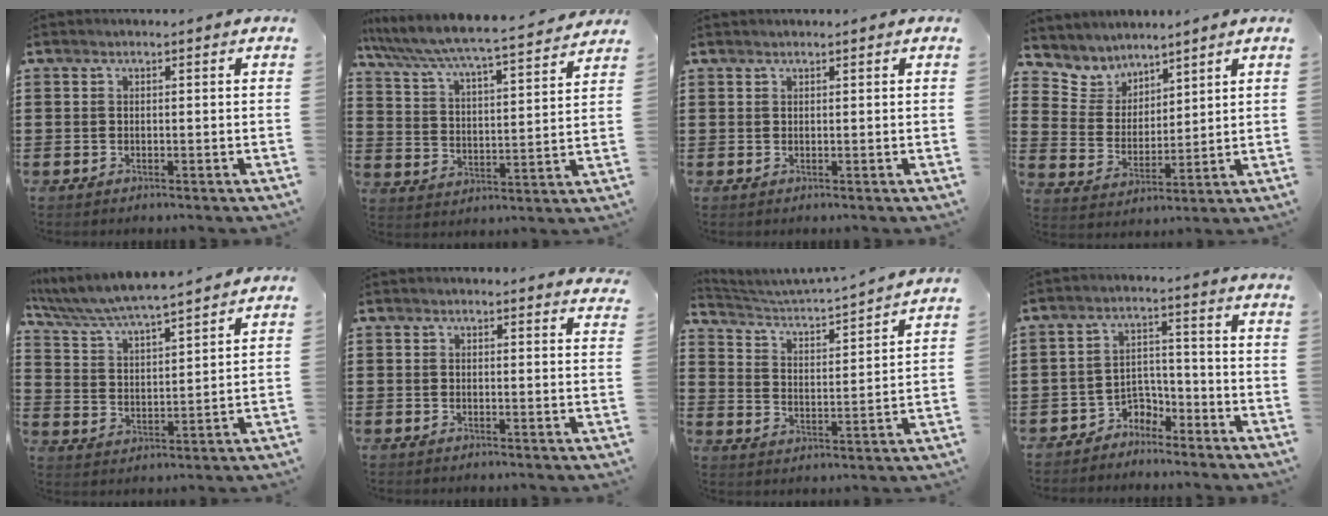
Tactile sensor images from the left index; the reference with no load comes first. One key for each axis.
{"total": 5.0, "fx": 4.6, "fy": -0.2, "fz": 1.9, "tx": -0.061, "ty": -0.041, "tz": 0.067}
{"total": 0.5, "fx": 0.5, "fy": 0.0, "fz": 0.1, "tx": -0.004, "ty": -0.001, "tz": 0.011}
{"total": 5.7, "fx": 5.0, "fy": 2.8, "fz": 0.0, "tx": -0.035, "ty": -0.025, "tz": 0.093}
{"total": 5.2, "fx": 5.0, "fy": 0.0, "fz": 1.5, "tx": -0.055, "ty": -0.034, "tz": 0.079}
{"total": 1.8, "fx": 1.8, "fy": 0.0, "fz": 0.2, "tx": -0.001, "ty": -0.004, "tz": 0.033}
{"total": 2.8, "fx": 2.5, "fy": -0.3, "fz": 1.1, "tx": -0.041, "ty": -0.038, "tz": 0.030}
{"total": 4.1, "fx": -3.8, "fy": 1.5, "fz": 0.6, "tx": -0.017, "ty": 0.011, "tz": -0.079}